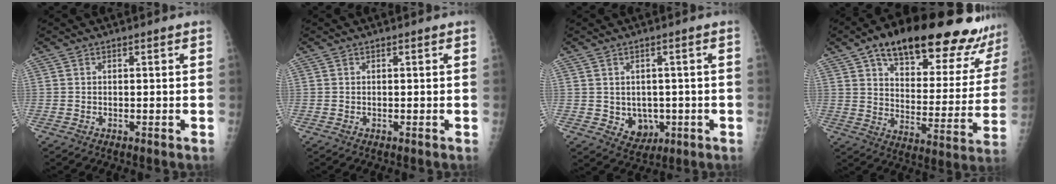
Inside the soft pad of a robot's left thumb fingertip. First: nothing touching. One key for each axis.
{"total": 0.0}
{"total": 5.7, "fx": -1.0, "fy": 4.7, "fz": 3.1, "tx": -0.017, "ty": 0.001, "tz": 0.001}
{"total": 28.4, "fx": 20.8, "fy": 10.0, "fz": 16.5, "tx": -0.201, "ty": -0.062, "tz": 0.286}